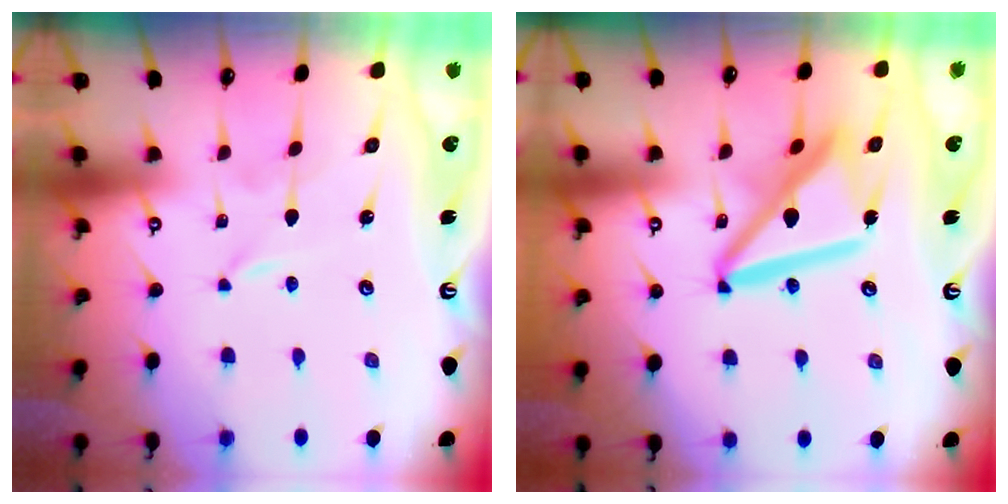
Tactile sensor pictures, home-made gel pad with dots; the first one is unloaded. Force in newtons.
{"total": 14.9, "press": 14.8, "slide": 1.5}